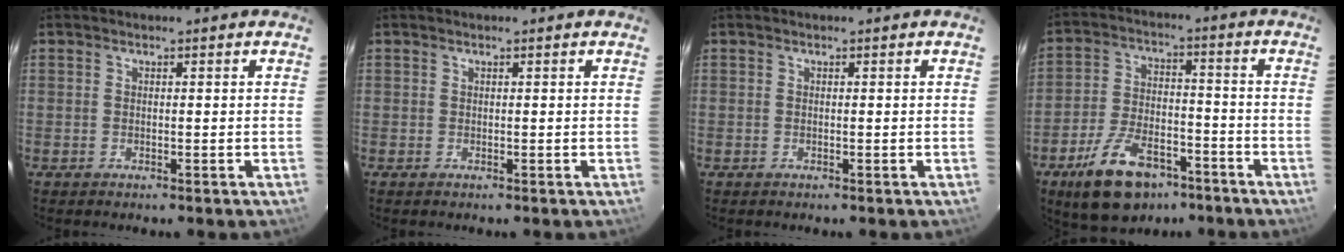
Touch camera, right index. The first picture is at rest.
{"total": 0.0}
{"total": 0.0}
{"total": 14.8, "force": [-9.4, 7.5, 8.6], "torque": [-0.179, -0.001, -0.154]}